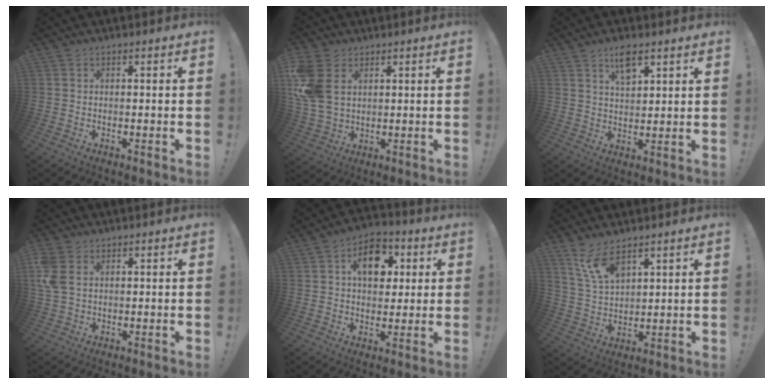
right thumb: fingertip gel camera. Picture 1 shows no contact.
{"total": 12.7, "force": [3.6, 9.1, 8.1], "torque": [-0.170, -0.009, 0.074]}
{"total": 6.7, "force": [4.3, 2.6, 4.4], "torque": [-0.074, -0.016, 0.074]}
{"total": 6.3, "force": [2.0, 4.3, 4.2], "torque": [-0.094, -0.003, 0.040]}
{"total": 12.2, "force": [3.6, 8.6, 7.9], "torque": [-0.098, 0.001, 0.062]}
{"total": 9.4, "force": [6.8, 3.5, 5.5], "torque": [-0.106, -0.034, 0.128]}